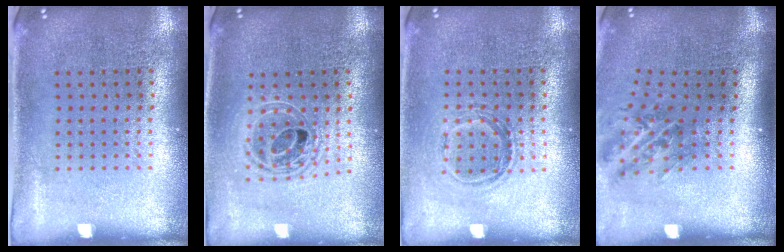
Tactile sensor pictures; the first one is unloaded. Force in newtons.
{"total": 1.6, "press": 1.3, "slide": 0.9}
{"total": 1.1, "press": 0.9, "slide": 0.6}
{"total": 1.3, "press": 1.1, "slide": 0.7}